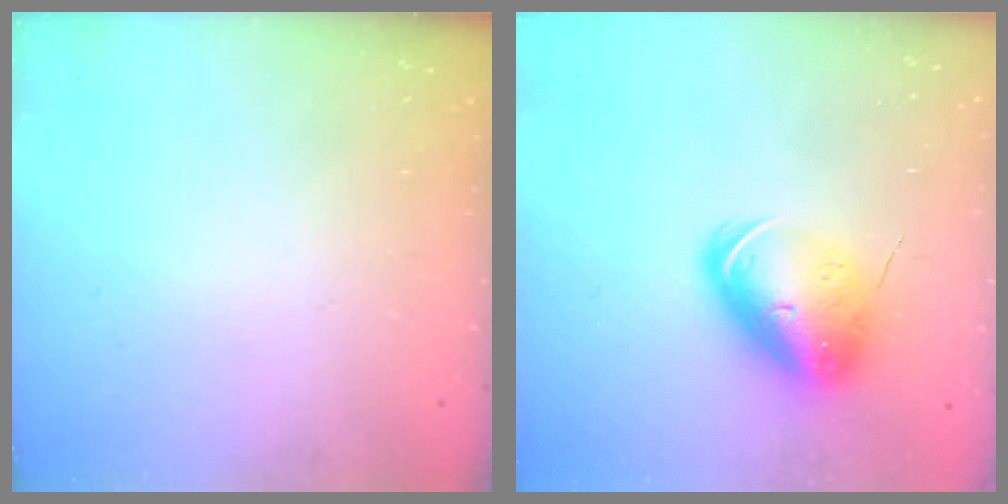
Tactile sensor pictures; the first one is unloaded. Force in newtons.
{"total": 12.8, "press": 12.6, "slide": 2.6}